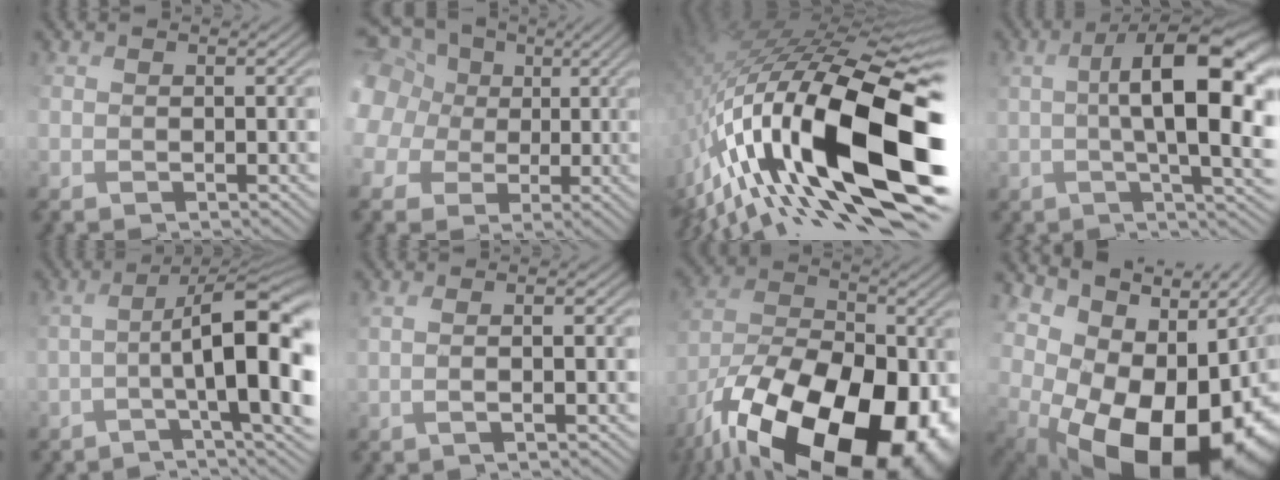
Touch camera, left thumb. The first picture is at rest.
{"total": 14.1, "force": [4.5, 12.4, 5.2], "torque": [-0.238, 0.029, 0.074]}
{"total": 19.1, "force": [-6.0, 7.9, 16.3], "torque": [-0.319, -0.016, -0.099]}
{"total": 12.5, "force": [0.8, 4.1, 11.8], "torque": [-0.165, 0.007, 0.033]}
{"total": 12.2, "force": [-1.9, 2.8, 11.7], "torque": [-0.138, 0.007, -0.013]}
{"total": 2.2, "force": [0.6, 0.5, 2.0], "torque": [-0.034, 0.013, 0.014]}
{"total": 20.6, "force": [-12.8, 10.3, 12.4], "torque": [-0.226, -0.053, -0.190]}
{"total": 18.2, "force": [-2.2, 13.2, 12.2], "torque": [-0.161, 0.007, -0.002]}